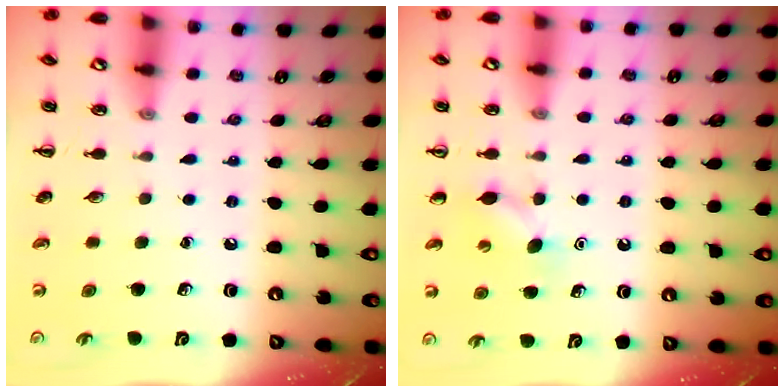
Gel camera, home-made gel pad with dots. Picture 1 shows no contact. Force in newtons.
{"total": 4.7, "press": 4.4, "slide": 1.5}